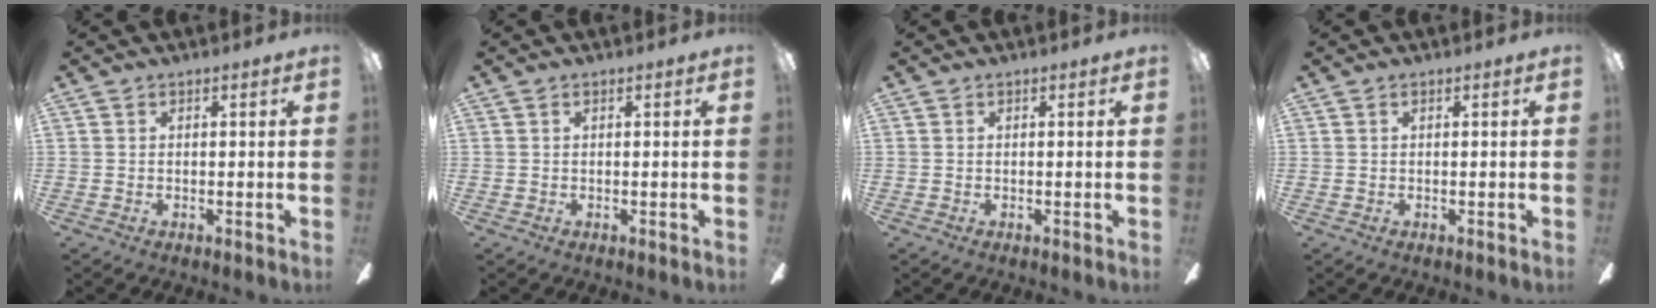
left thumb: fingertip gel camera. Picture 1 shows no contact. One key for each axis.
{"total": 0.0}
{"total": 0.0}
{"total": 0.0}